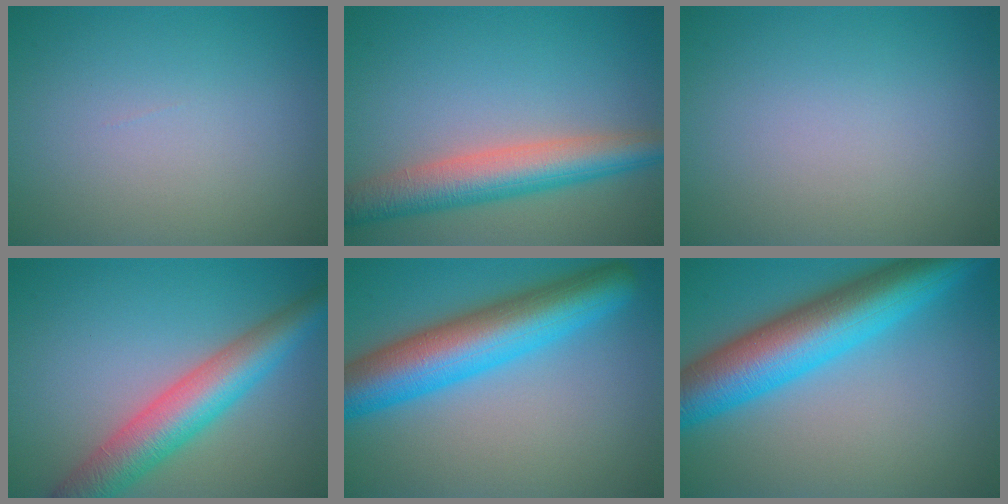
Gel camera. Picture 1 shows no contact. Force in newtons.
{"total": 6.2, "press": 6.2, "slide": 0.3}
{"total": 0.0}
{"total": 7.0, "press": 7.0, "slide": 0.4}
{"total": 9.5, "press": 9.5, "slide": 0.2}
{"total": 10.7, "press": 10.7, "slide": 0.2}